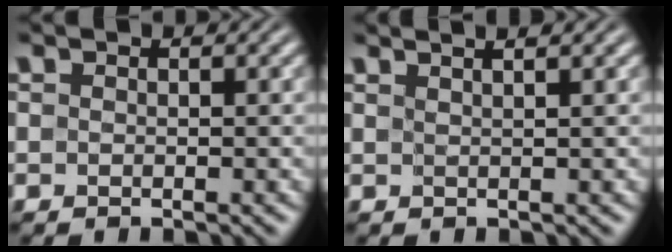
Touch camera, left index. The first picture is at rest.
{"total": 2.9, "force": [2.0, 0.9, 1.8], "torque": [-0.016, 0.018, 0.000]}